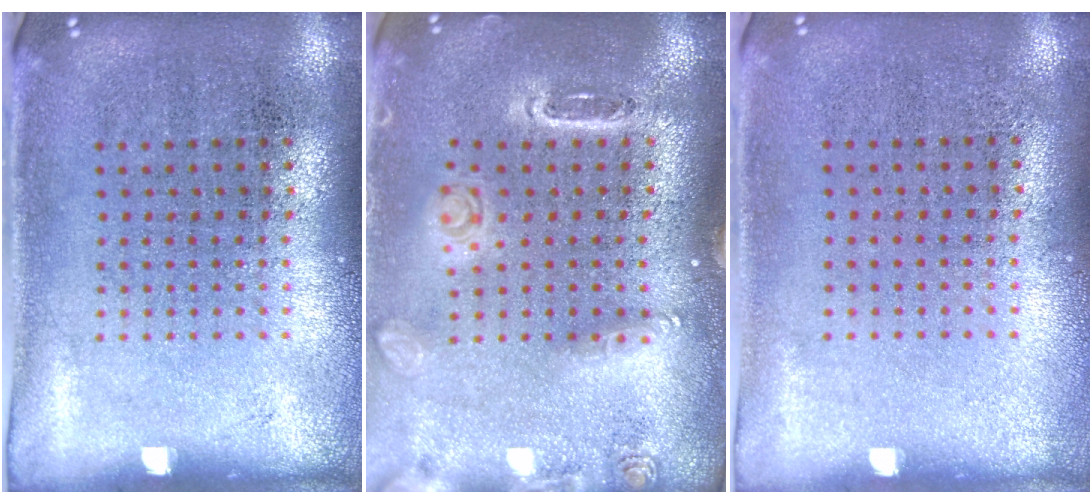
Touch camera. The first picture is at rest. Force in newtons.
{"total": 1.5, "press": 1.5, "slide": 0.1}
{"total": 0.0}